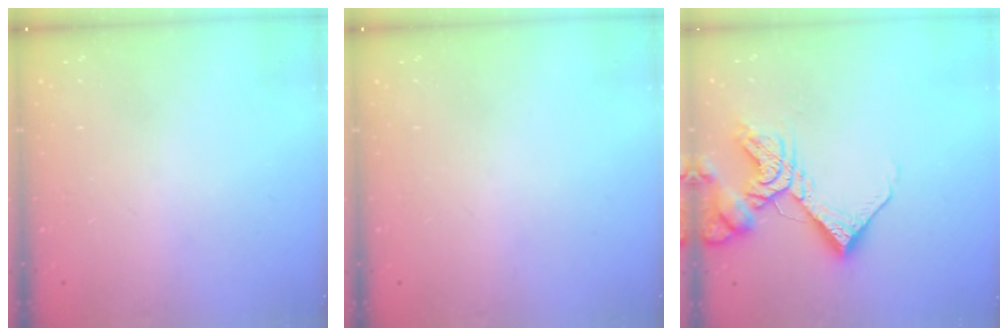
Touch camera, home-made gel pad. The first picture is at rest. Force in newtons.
{"total": 0.0}
{"total": 13.7, "press": 13.6, "slide": 1.6}